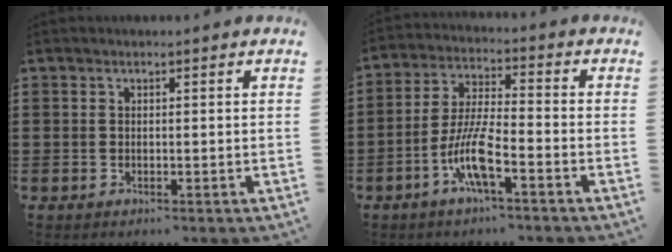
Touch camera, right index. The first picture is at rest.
{"total": 8.5, "force": [-4.2, 1.6, 7.2], "torque": [-0.162, -0.011, -0.084]}